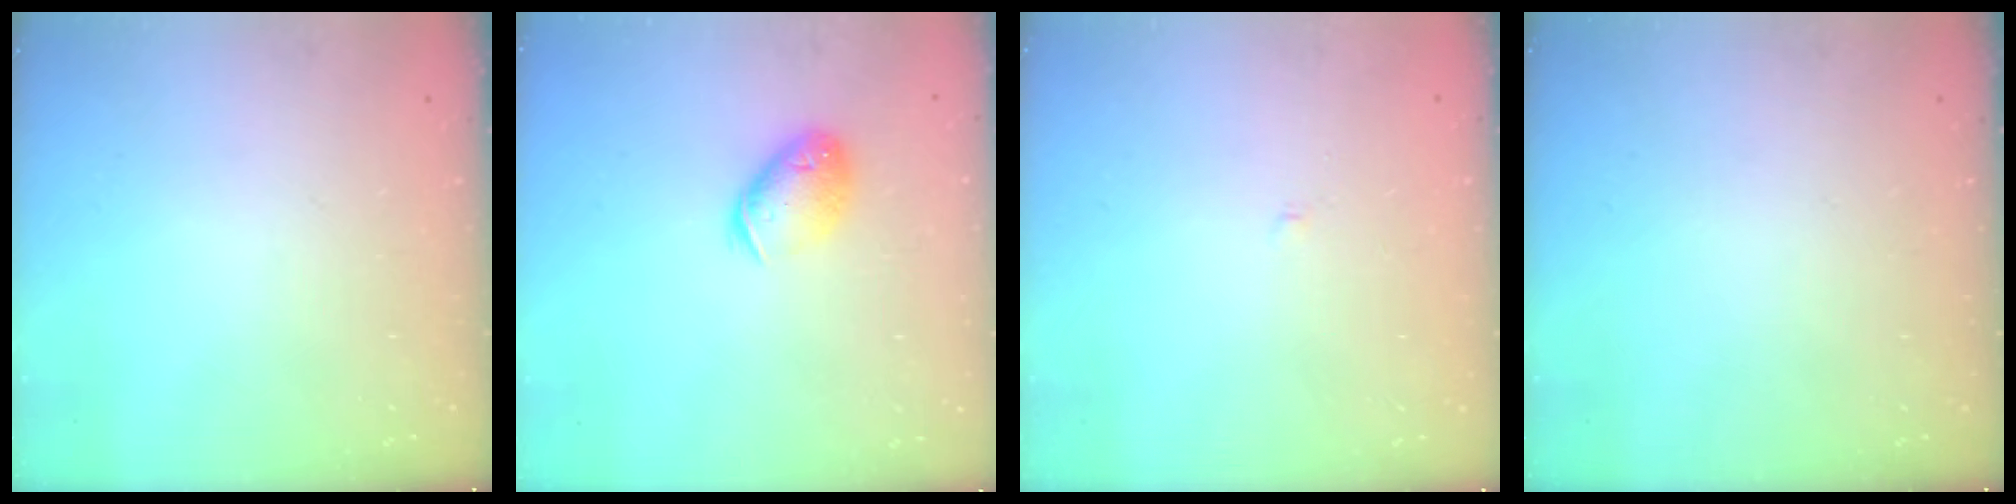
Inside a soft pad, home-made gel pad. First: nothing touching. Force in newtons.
{"total": 11.7, "press": 11.6, "slide": 1.9}
{"total": 1.9, "press": 1.9, "slide": 0.2}
{"total": 0.0}